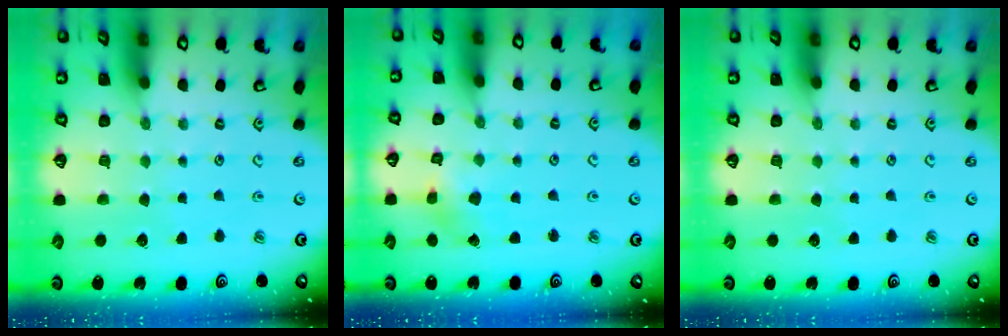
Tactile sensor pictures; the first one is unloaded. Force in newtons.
{"total": 2.7, "press": 2.6, "slide": 0.3}
{"total": 0.0}